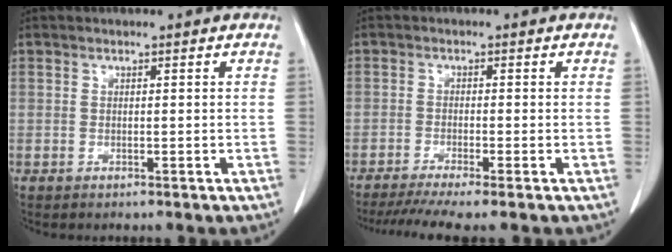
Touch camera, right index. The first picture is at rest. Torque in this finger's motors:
{"motor_torque": [0.54, -0.50, 0.18, 0.05]}